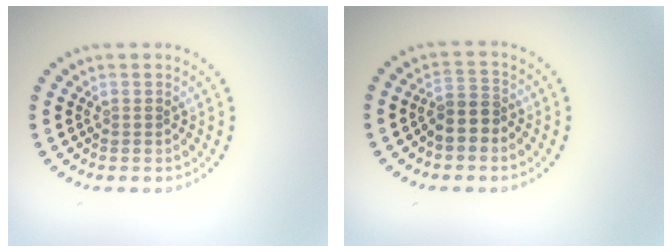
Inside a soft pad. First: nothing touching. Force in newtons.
{"total": 2.7, "press": 2.4, "slide": 1.2}